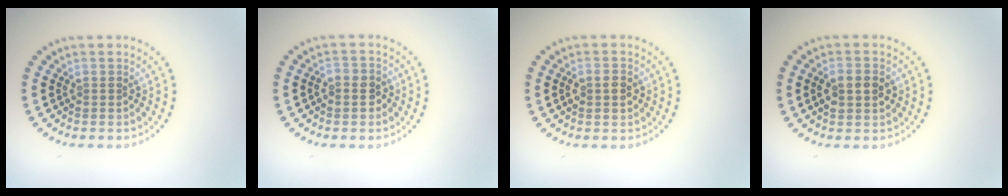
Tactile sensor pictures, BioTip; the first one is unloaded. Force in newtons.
{"total": 2.0, "press": 1.9, "slide": 0.5}
{"total": 1.8, "press": 1.8, "slide": 0.1}
{"total": 3.3, "press": 3.3, "slide": 0.2}